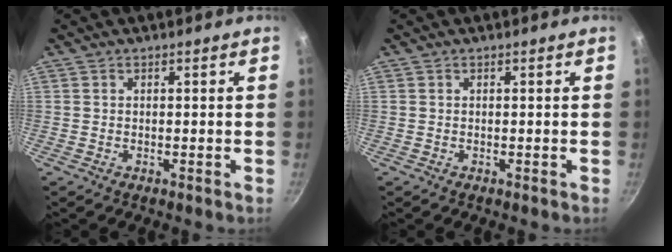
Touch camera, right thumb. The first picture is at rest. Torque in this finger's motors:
{"motor_torque": [-0.03, 0.03, 0.01, -0.01, 0.01]}